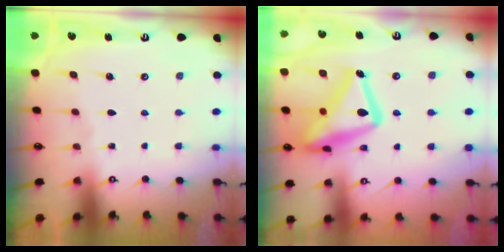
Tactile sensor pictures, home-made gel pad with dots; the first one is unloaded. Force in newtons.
{"total": 22.2, "press": 22.2, "slide": 1.5}